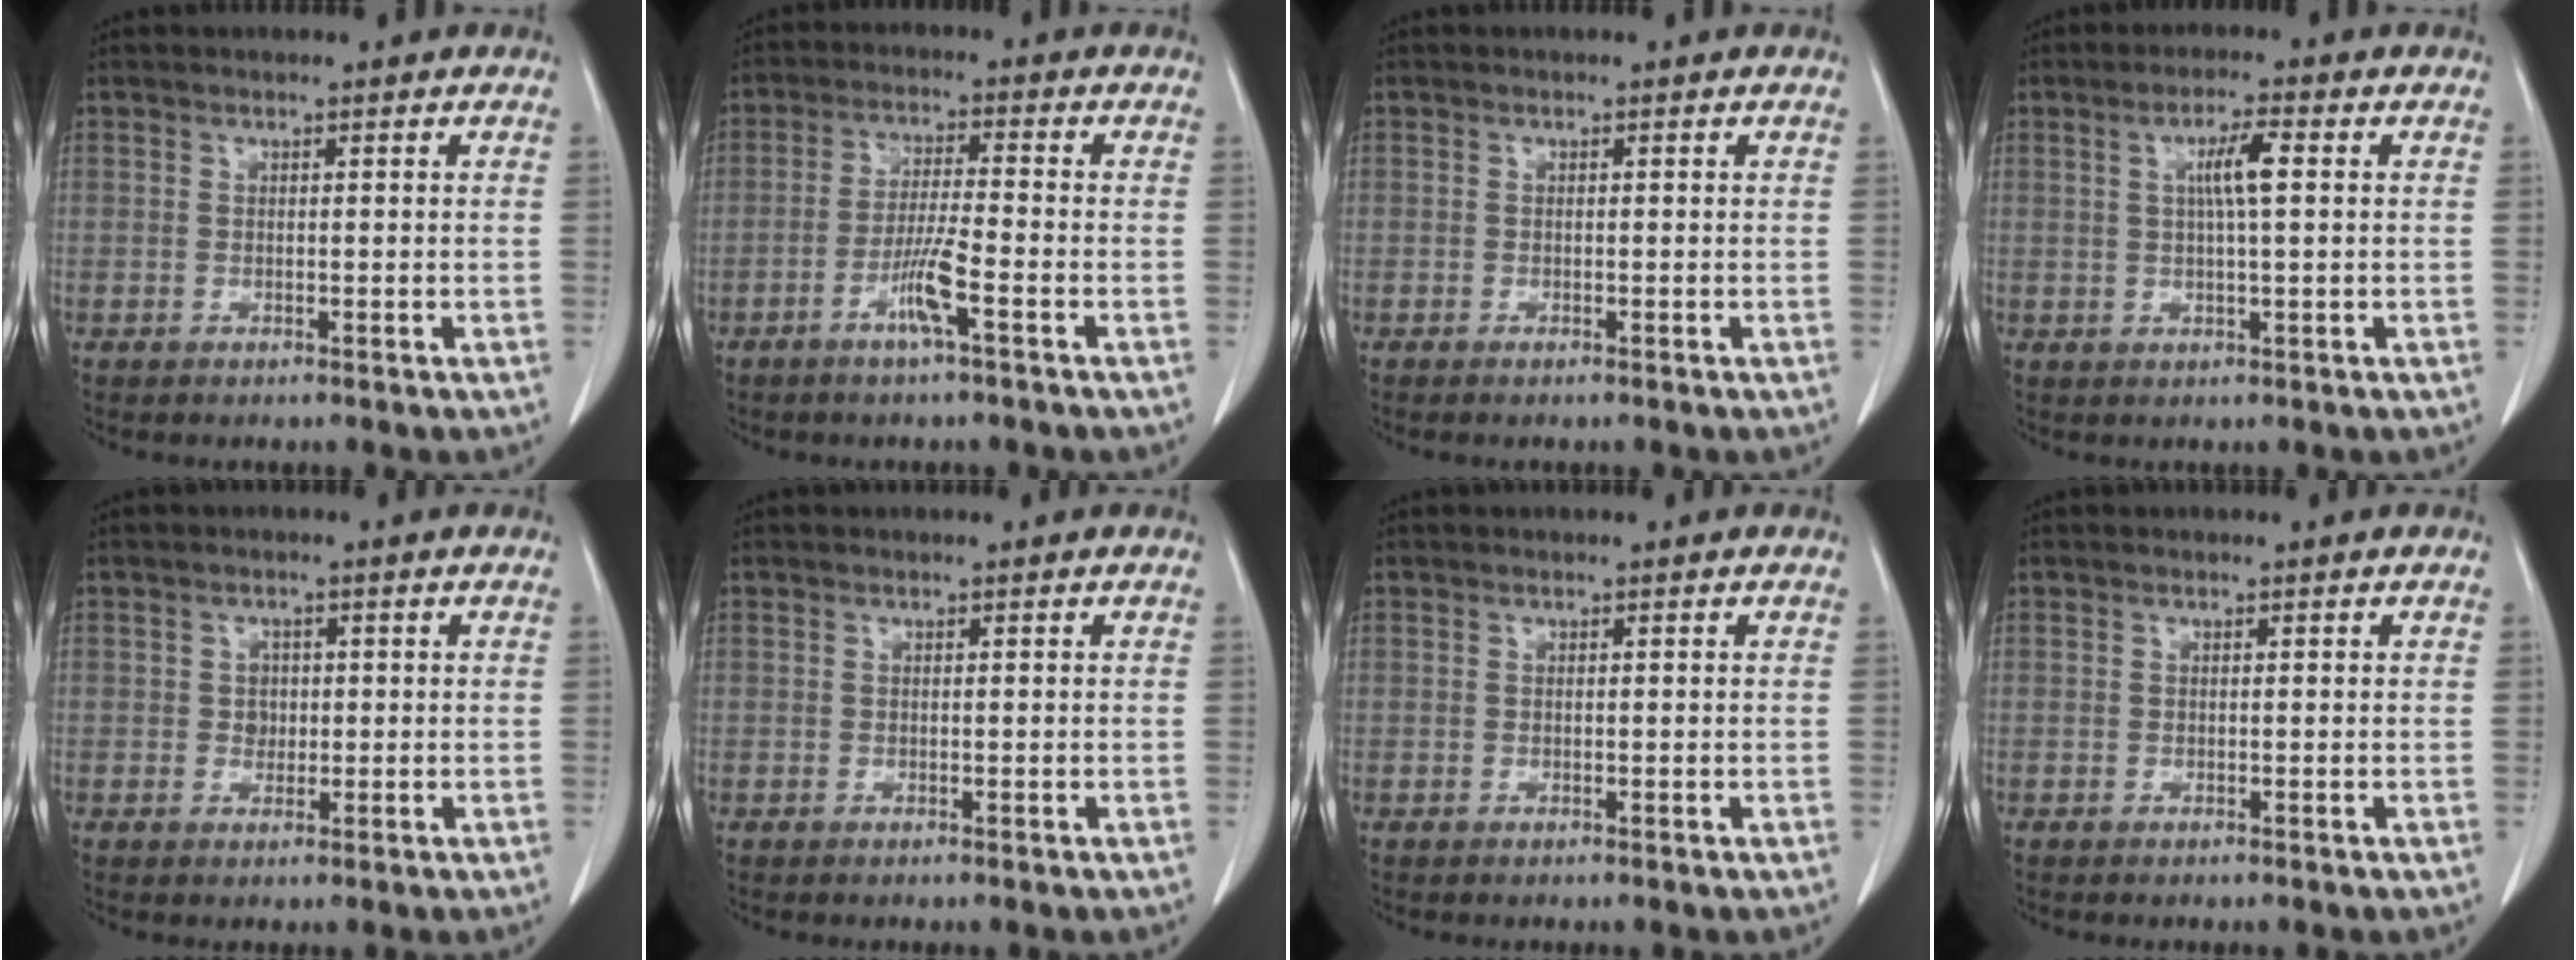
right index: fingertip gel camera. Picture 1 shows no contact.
{"total": 5.6, "force": [-2.7, -0.2, 4.9], "torque": [-0.097, -0.005, -0.055]}
{"total": 0.6, "force": [-0.5, 0.1, 0.3], "torque": [-0.009, -0.002, -0.008]}
{"total": 4.6, "force": [1.0, 0.2, 4.5], "torque": [-0.081, 0.003, 0.017]}
{"total": 1.9, "force": [0.1, 1.7, 0.9], "torque": [-0.013, 0.003, 0.003]}
{"total": 0.0}
{"total": 0.0}
{"total": 0.0}